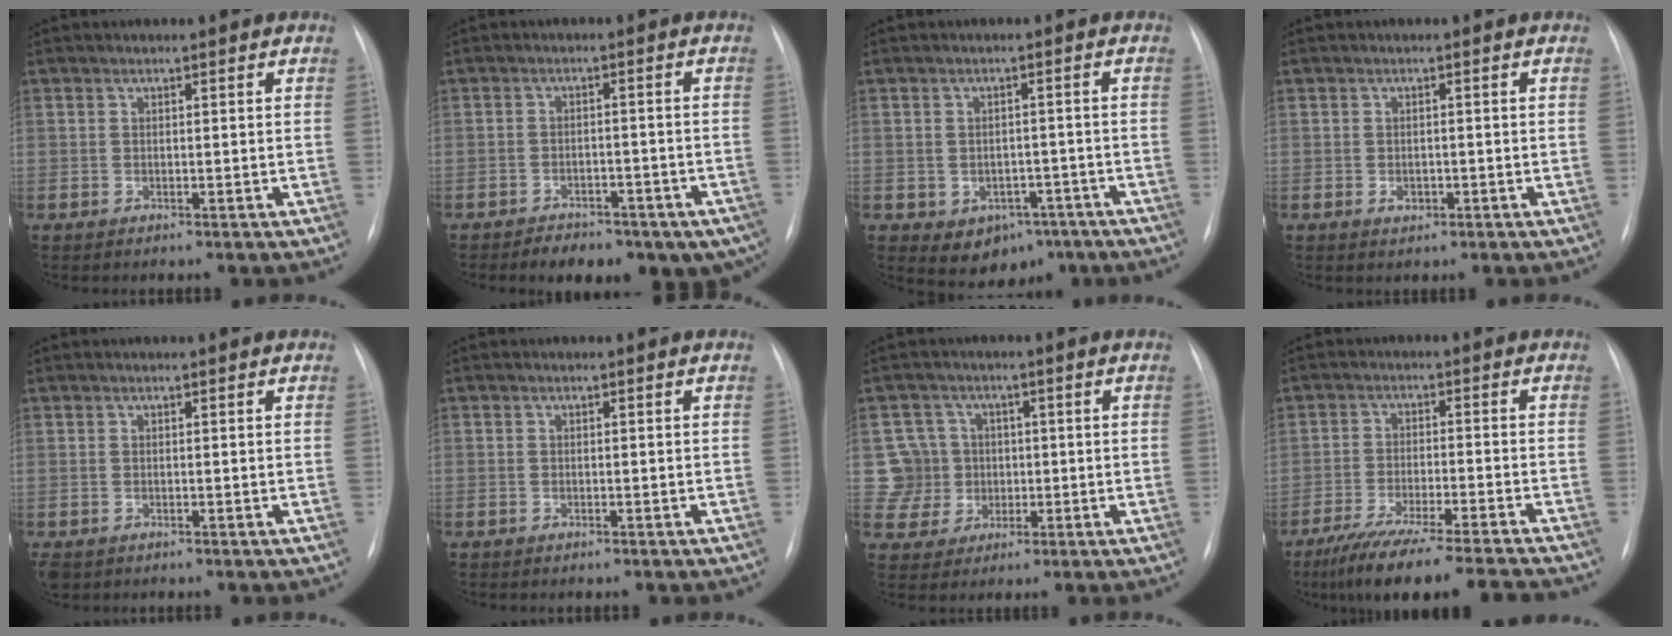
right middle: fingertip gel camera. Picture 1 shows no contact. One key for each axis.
{"total": 12.8, "fx": -8.8, "fy": 6.6, "fz": 6.6, "tx": -0.082, "ty": 0.007, "tz": -0.109}
{"total": 6.5, "fx": -3.2, "fy": 4.8, "fz": 2.9, "tx": -0.036, "ty": 0.013, "tz": -0.031}
{"total": 1.6, "fx": -0.6, "fy": 1.2, "fz": 0.9, "tx": -0.013, "ty": 0.001, "tz": -0.003}
{"total": 2.1, "fx": -1.5, "fy": 1.1, "fz": 1.0, "tx": -0.020, "ty": -0.004, "tz": -0.018}
{"total": 0.7, "fx": -0.5, "fy": 0.4, "fz": 0.1, "tx": -0.008, "ty": 0.001, "tz": -0.009}
{"total": 6.3, "fx": 0.0, "fy": 6.3, "fz": -0.2, "tx": 0.004, "ty": 0.018, "tz": 0.008}
{"total": 16.8, "fx": -14.7, "fy": 0.2, "fz": 8.2, "tx": -0.121, "ty": -0.035, "tz": -0.227}